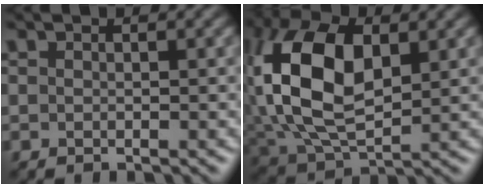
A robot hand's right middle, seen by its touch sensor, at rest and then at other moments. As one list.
[{"total": 11.9, "force": [1.6, 6.9, 9.6], "torque": [-0.215, 0.010, 0.028]}]